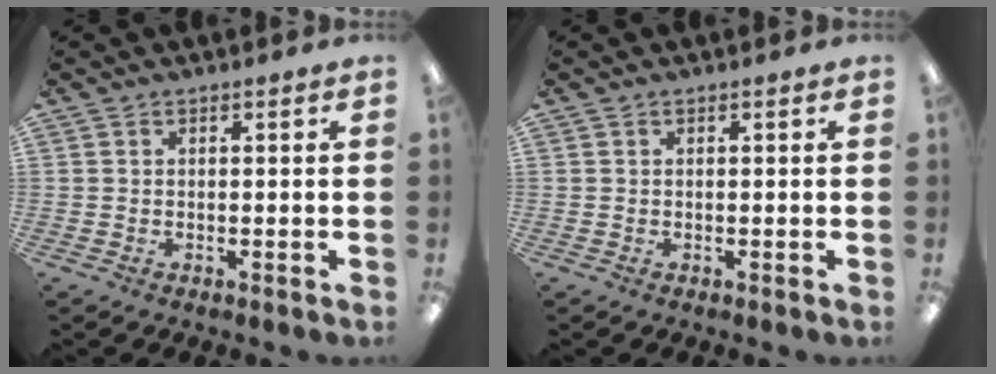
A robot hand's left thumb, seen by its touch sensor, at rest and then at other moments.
{"total": 0.0}